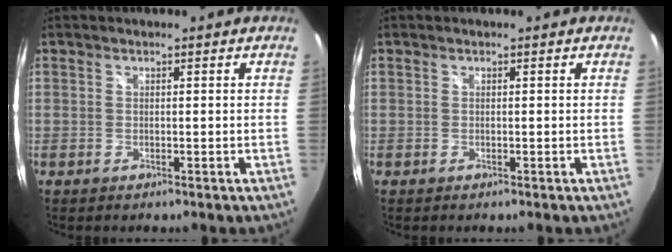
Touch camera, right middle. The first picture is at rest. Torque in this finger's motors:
{"motor_torque": [0.09, -0.04, -0.01, 0.00]}